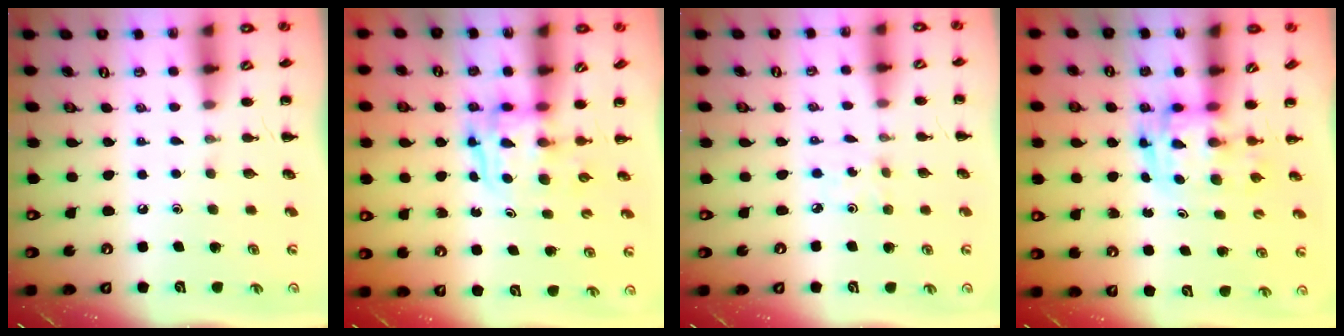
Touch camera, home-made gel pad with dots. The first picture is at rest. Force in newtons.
{"total": 3.4, "press": 3.4, "slide": 0.3}
{"total": 1.2, "press": 1.1, "slide": 0.4}
{"total": 3.0, "press": 2.9, "slide": 0.5}